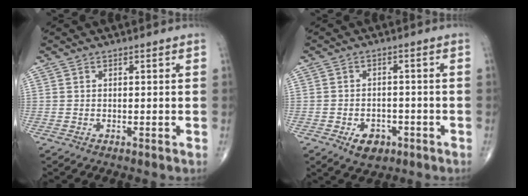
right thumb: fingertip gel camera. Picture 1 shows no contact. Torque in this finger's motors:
{"motor_torque": [-0.15, 0.19, 0.34, 0.01, 0.01]}